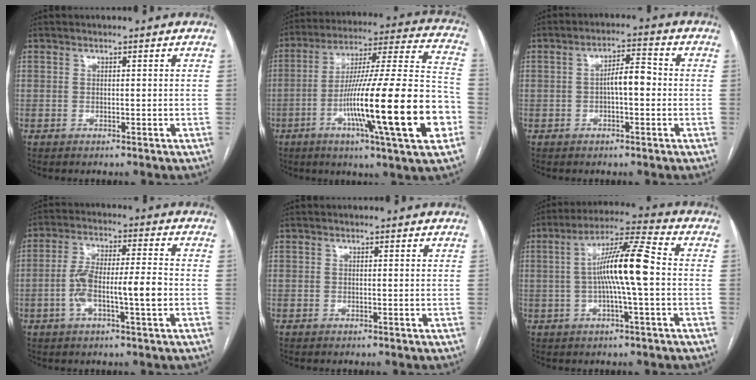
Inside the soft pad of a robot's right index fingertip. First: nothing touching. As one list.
[{"total": 25.5, "force": [-7.8, 0.6, 24.3], "torque": [-0.362, -0.014, -0.134]}, {"total": 4.9, "force": [-0.5, 1.4, 4.6], "torque": [-0.076, 0.018, -0.008]}, {"total": 9.3, "force": [-2.0, 1.3, 9.0], "torque": [-0.172, 0.019, -0.038]}, {"total": 0.0}, {"total": 11.3, "force": [-0.3, 0.2, 11.2], "torque": [-0.206, 0.019, -0.011]}]